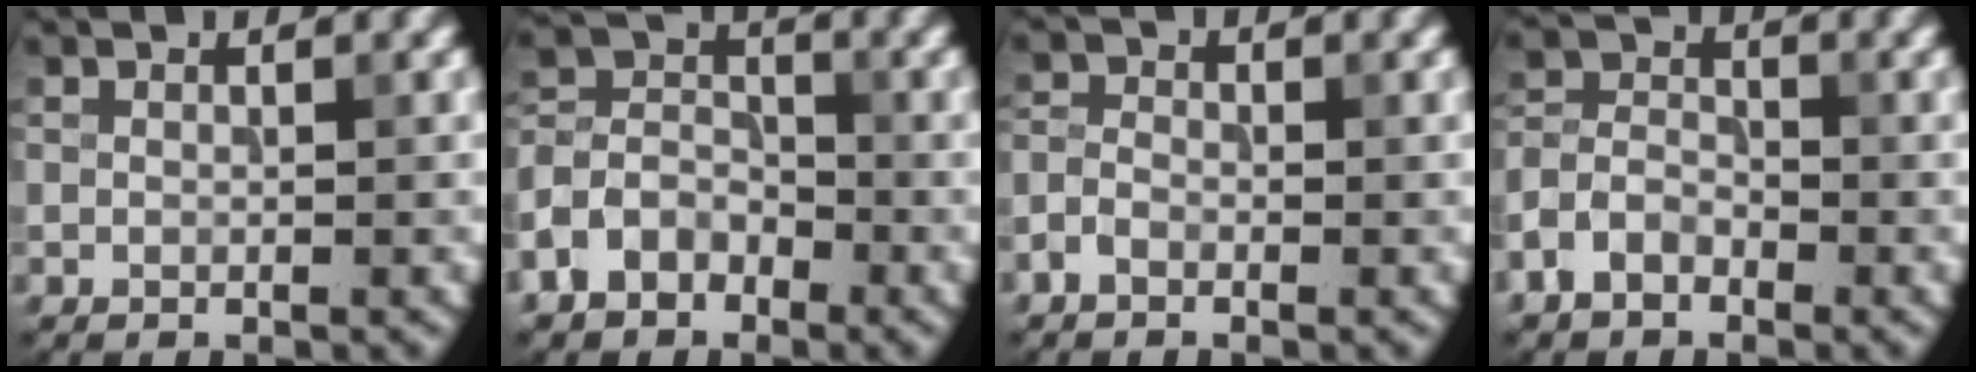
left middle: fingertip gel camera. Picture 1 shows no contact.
{"total": 5.0, "force": [-3.0, 3.6, 1.8], "torque": [-0.027, 0.005, -0.067]}
{"total": 1.7, "force": [-1.1, 1.0, 0.8], "torque": [-0.014, 0.003, -0.030]}
{"total": 3.5, "force": [-2.1, 2.3, 1.6], "torque": [-0.035, 0.005, -0.053]}